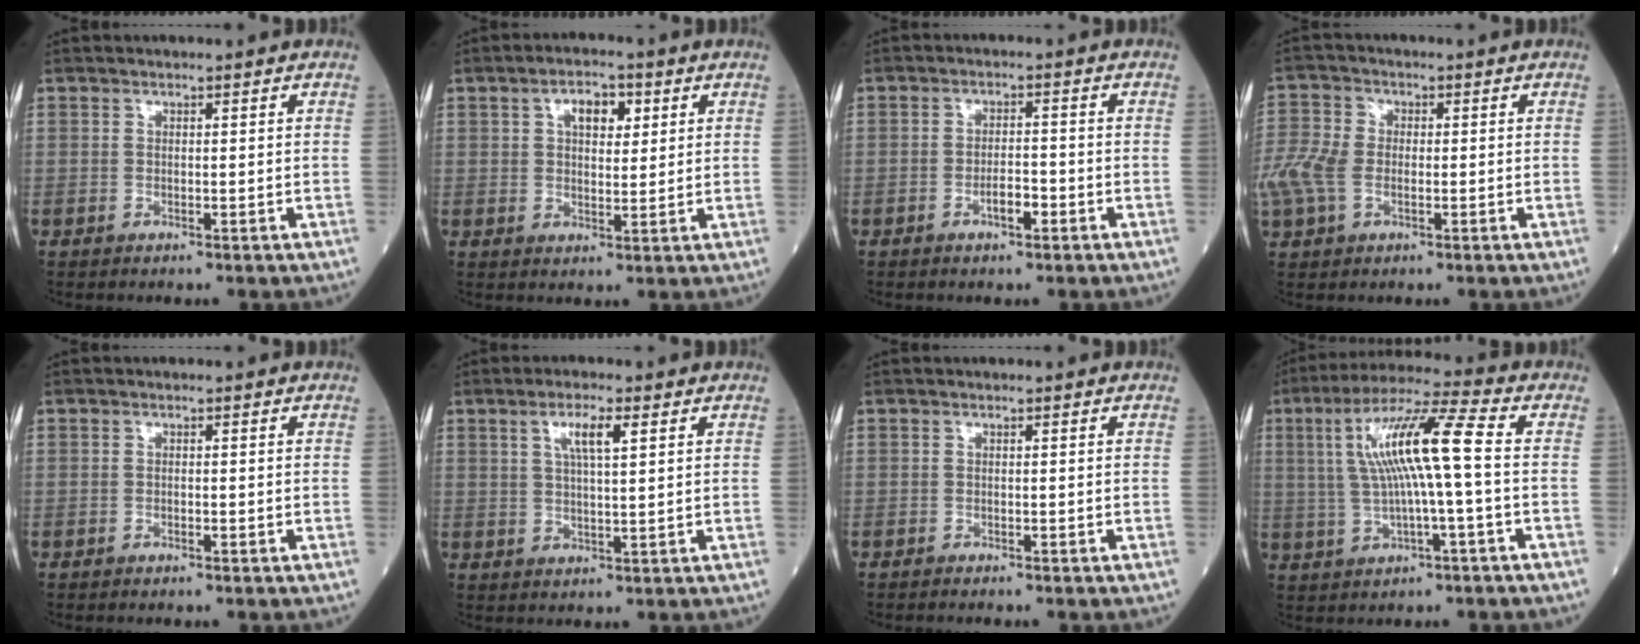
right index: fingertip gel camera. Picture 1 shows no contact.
{"total": 5.2, "force": [2.0, 2.6, 4.0], "torque": [-0.065, 0.012, 0.031]}
{"total": 3.0, "force": [-1.5, 0.9, 2.5], "torque": [-0.040, 0.001, -0.028]}
{"total": 9.8, "force": [-1.8, 6.5, 7.1], "torque": [-0.193, 0.011, -0.036]}
{"total": 0.6, "force": [-0.4, 0.1, 0.4], "torque": [-0.009, -0.002, -0.006]}
{"total": 4.7, "force": [1.9, 0.6, 4.2], "torque": [-0.080, 0.004, 0.036]}
{"total": 0.9, "force": [-0.9, 0.1, 0.3], "torque": [-0.006, -0.001, -0.013]}
{"total": 12.2, "force": [1.0, 0.4, 12.1], "torque": [-0.227, 0.025, 0.017]}